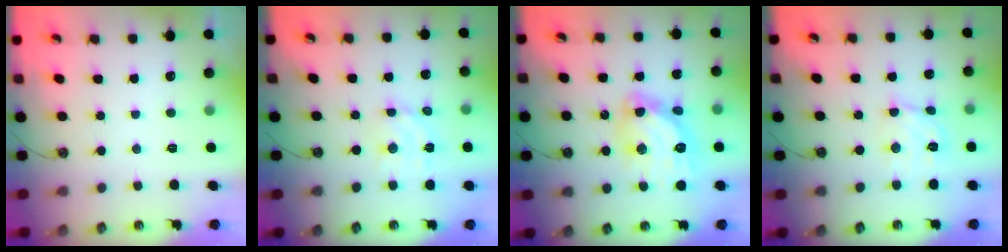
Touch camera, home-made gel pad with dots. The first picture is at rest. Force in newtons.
{"total": 7.5, "press": 7.4, "slide": 1.3}
{"total": 13.9, "press": 13.9, "slide": 1.3}
{"total": 9.6, "press": 9.5, "slide": 0.9}